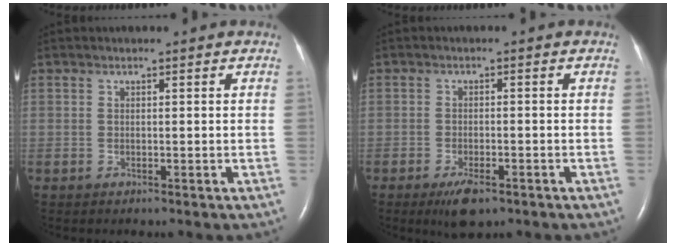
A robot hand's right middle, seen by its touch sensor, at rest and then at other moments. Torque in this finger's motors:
{"motor_torque": [0.26, -0.22, 0.25, 0.07]}